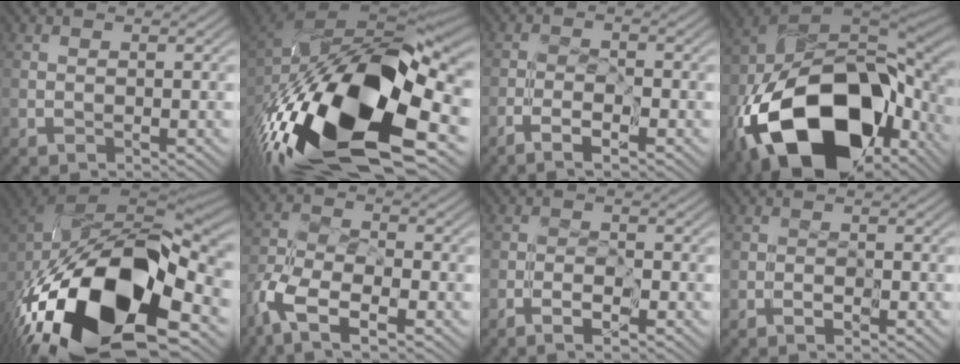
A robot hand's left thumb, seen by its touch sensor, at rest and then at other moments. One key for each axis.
{"total": 18.8, "fx": -6.7, "fy": 9.6, "fz": 14.7, "tx": -0.298, "ty": -0.049, "tz": -0.100}
{"total": 2.5, "fx": -1.9, "fy": 0.0, "fz": 1.6, "tx": -0.038, "ty": -0.001, "tz": -0.037}
{"total": 20.7, "fx": -9.7, "fy": 11.9, "fz": 13.9, "tx": -0.309, "ty": -0.053, "tz": -0.144}
{"total": 20.0, "fx": -8.7, "fy": 10.3, "fz": 14.8, "tx": -0.325, "ty": -0.045, "tz": -0.123}
{"total": 7.0, "fx": -4.4, "fy": 2.7, "fz": 4.7, "tx": -0.112, "ty": -0.009, "tz": -0.094}
{"total": 1.9, "fx": -1.5, "fy": -0.1, "fz": 1.2, "tx": -0.029, "ty": 0.002, "tz": -0.030}
{"total": 0.6, "fx": -0.6, "fy": -0.2, "fz": 0.1, "tx": -0.003, "ty": 0.001, "tz": -0.011}